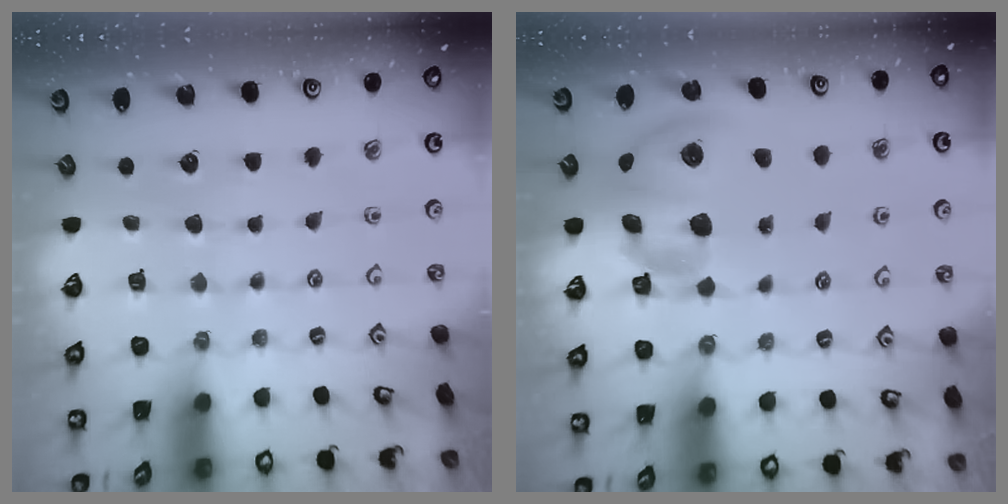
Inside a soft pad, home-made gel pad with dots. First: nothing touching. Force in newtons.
{"total": 17.1, "press": 16.9, "slide": 2.7}